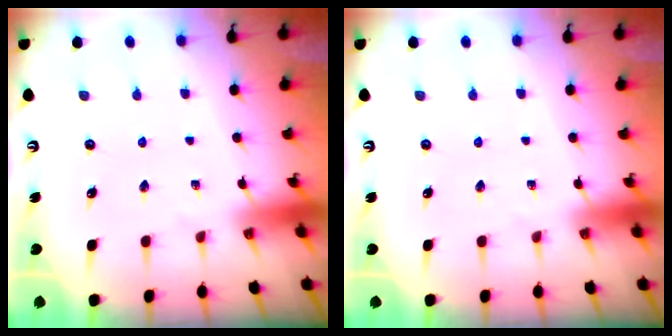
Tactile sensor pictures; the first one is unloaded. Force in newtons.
{"total": 0.0}